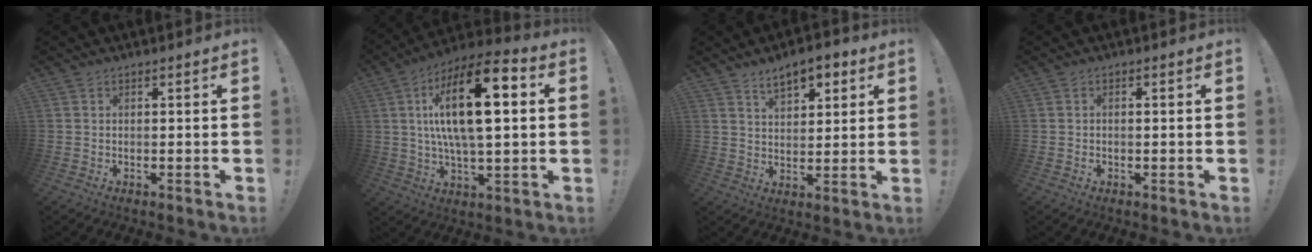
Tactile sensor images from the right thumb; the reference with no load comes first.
{"total": 20.5, "force": [4.5, 7.6, 18.5], "torque": [-0.307, -0.006, 0.061]}
{"total": 8.6, "force": [5.4, 4.3, 5.0], "torque": [-0.067, -0.020, 0.094]}
{"total": 0.7, "force": [-0.5, 0.2, 0.4], "torque": [-0.006, 0.001, -0.009]}